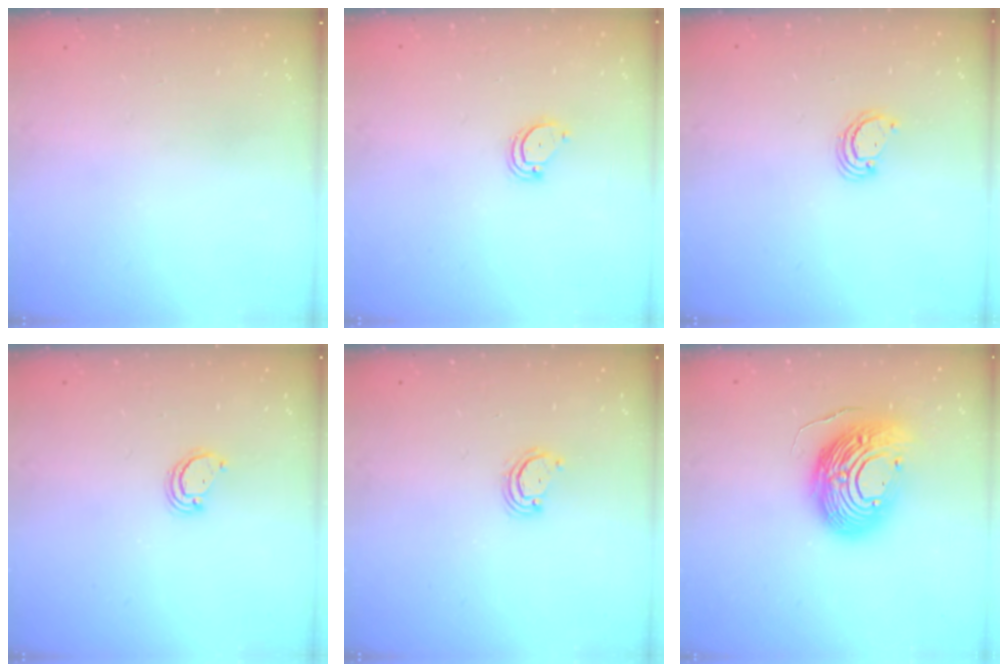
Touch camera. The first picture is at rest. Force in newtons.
{"total": 2.9, "press": 2.9, "slide": 0.2}
{"total": 2.7, "press": 2.7, "slide": 0.2}
{"total": 2.8, "press": 2.8, "slide": 0.2}
{"total": 2.9, "press": 2.9, "slide": 0.2}
{"total": 17.4, "press": 17.3, "slide": 1.8}